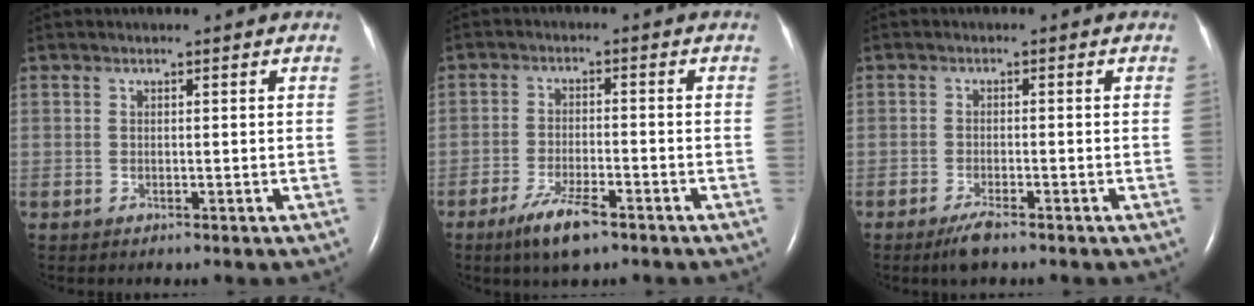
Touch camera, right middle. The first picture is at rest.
{"total": 6.4, "force": [-4.3, 1.2, 4.6], "torque": [-0.100, -0.010, -0.074]}
{"total": 2.9, "force": [-2.1, 0.4, 1.9], "torque": [-0.049, -0.007, -0.040]}